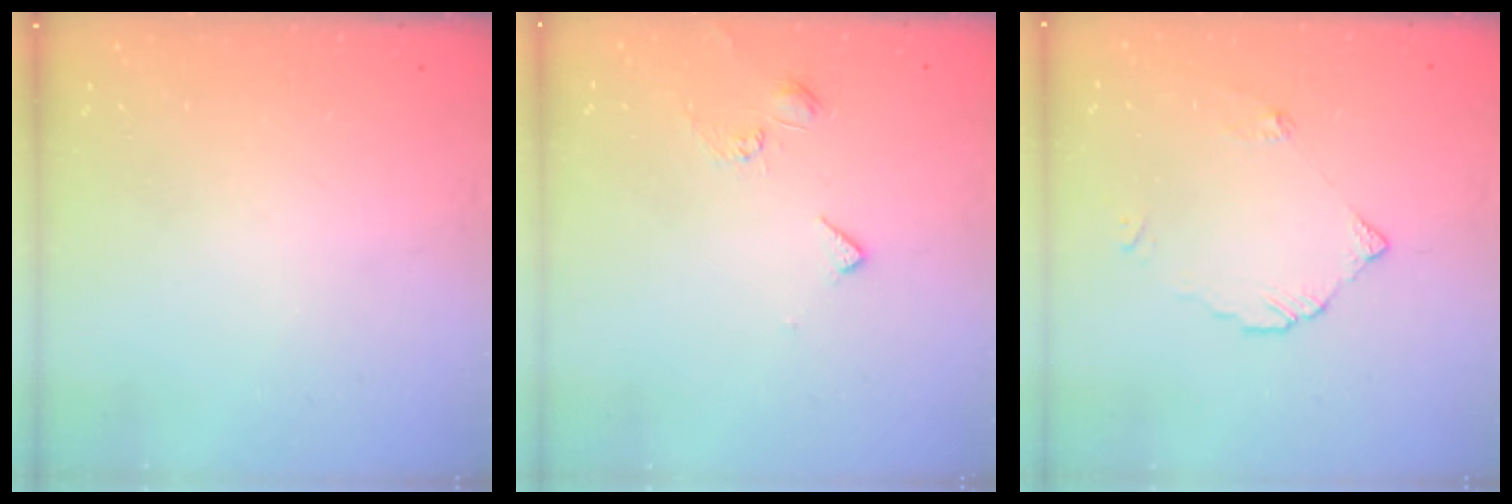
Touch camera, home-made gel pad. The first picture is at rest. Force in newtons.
{"total": 3.8, "press": 3.8, "slide": 0.6}
{"total": 3.5, "press": 3.5, "slide": 0.3}